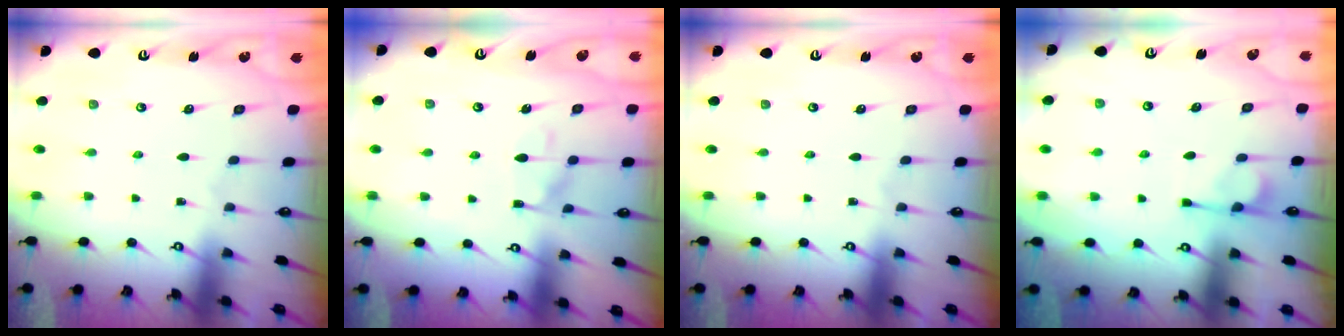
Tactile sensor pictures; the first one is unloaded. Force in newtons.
{"total": 8.5, "press": 8.4, "slide": 0.9}
{"total": 0.0}
{"total": 1.2, "press": 0.3, "slide": 1.1}